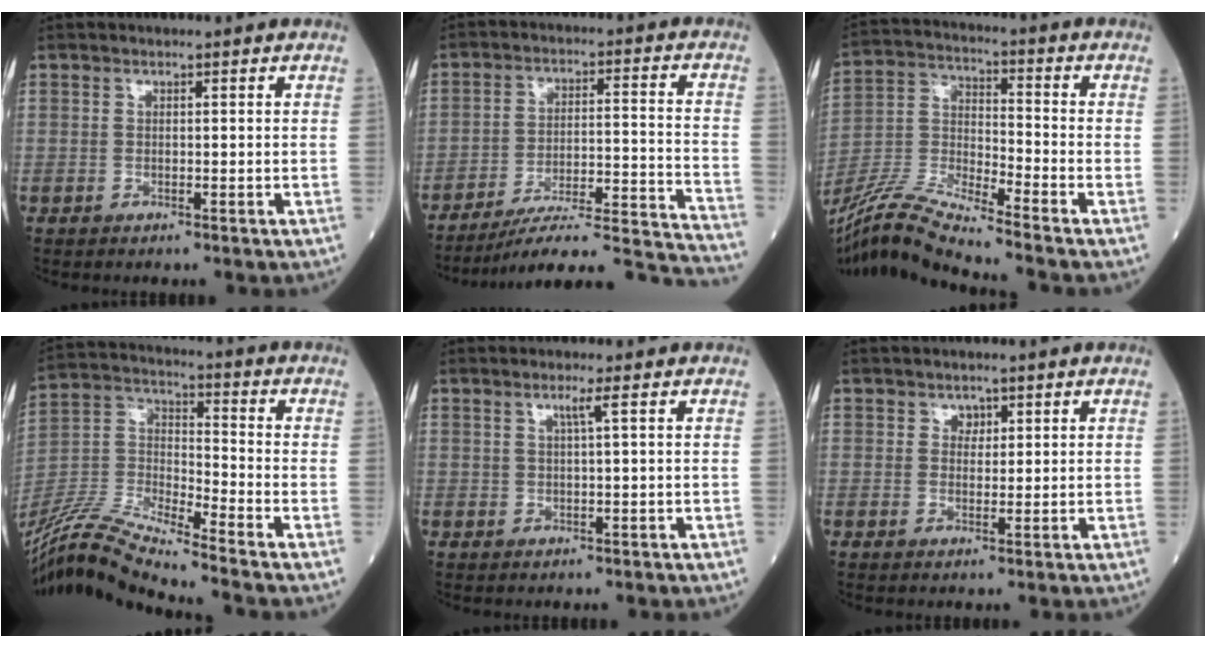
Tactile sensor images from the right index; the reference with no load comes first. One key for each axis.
{"total": 21.4, "fx": -20.2, "fy": -0.8, "fz": 7.1, "tx": -0.057, "ty": 0.004, "tz": -0.285}
{"total": 12.3, "fx": -11.0, "fy": -1.3, "fz": 5.4, "tx": -0.114, "ty": -0.010, "tz": -0.213}
{"total": 14.9, "fx": -13.6, "fy": -1.4, "fz": 5.9, "tx": -0.125, "ty": 0.002, "tz": -0.264}
{"total": 1.9, "fx": 0.6, "fy": -1.0, "fz": 1.4, "tx": -0.031, "ty": -0.004, "tz": 0.013}
{"total": 1.5, "fx": 0.8, "fy": 1.2, "fz": 0.5, "tx": 0.000, "ty": -0.002, "tz": 0.010}